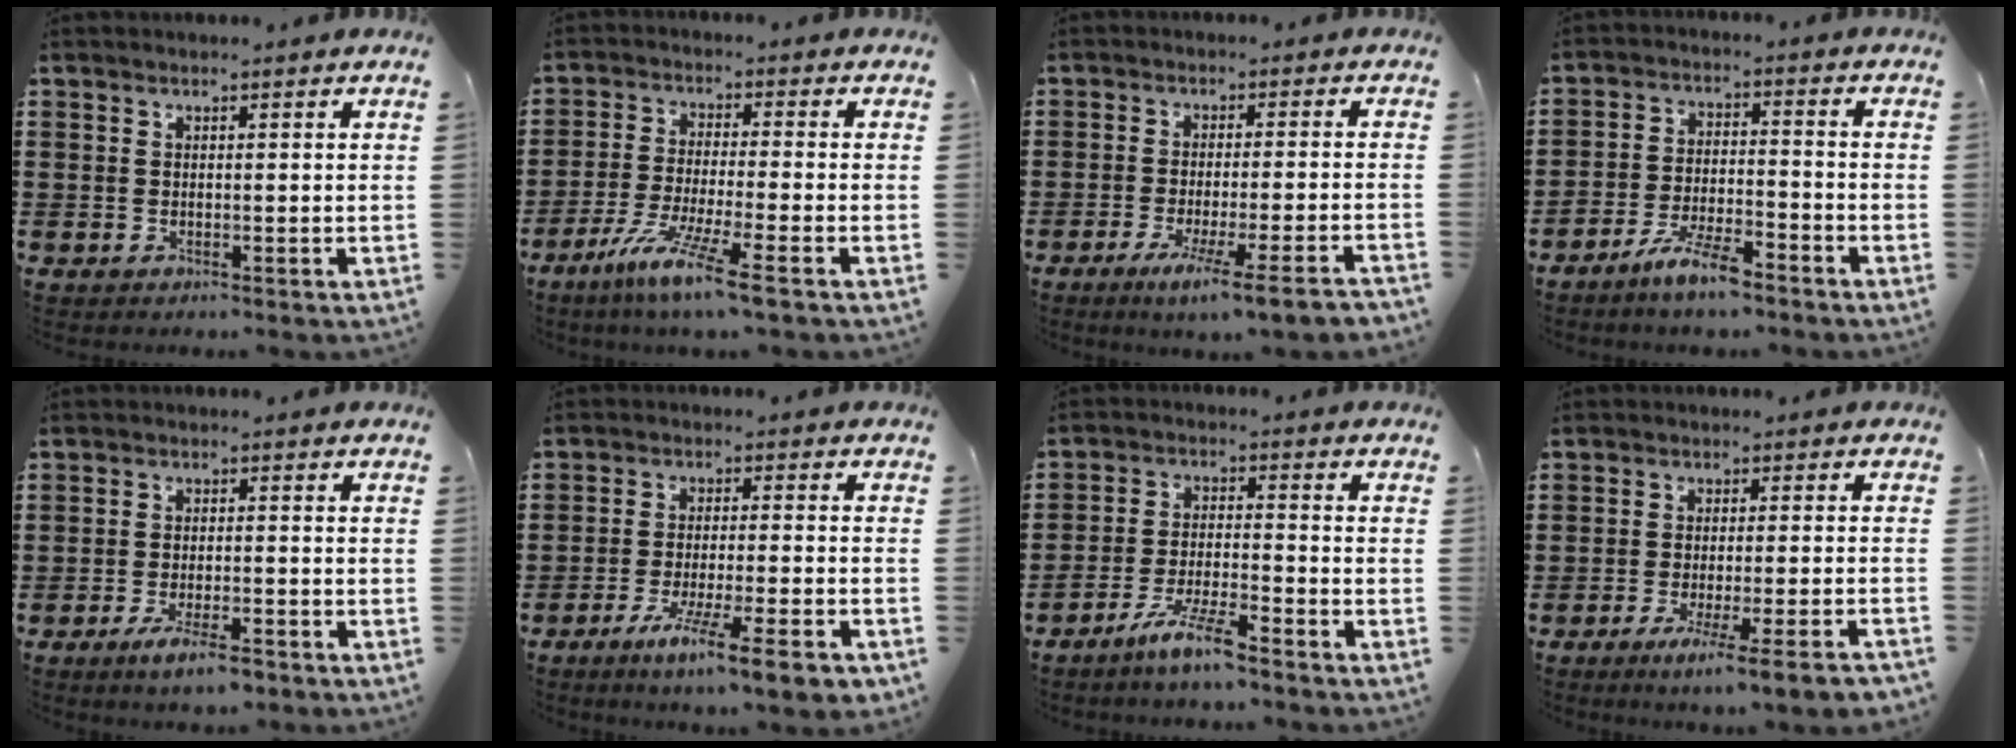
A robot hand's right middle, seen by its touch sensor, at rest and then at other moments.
{"total": 7.8, "force": [-5.7, -0.2, 5.3], "torque": [-0.111, -0.015, -0.110]}
{"total": 6.0, "force": [-4.3, -0.4, 4.1], "torque": [-0.070, -0.014, -0.077]}
{"total": 6.4, "force": [-5.3, 1.0, 3.4], "torque": [-0.073, 0.000, -0.101]}
{"total": 4.5, "force": [-3.0, 1.0, 3.2], "torque": [-0.063, 0.000, -0.056]}
{"total": 8.4, "force": [-6.0, 0.5, 5.8], "torque": [-0.102, -0.009, -0.108]}
{"total": 6.5, "force": [-5.3, 0.1, 3.7], "torque": [-0.086, -0.012, -0.103]}
{"total": 5.2, "force": [-3.9, -0.4, 3.4], "torque": [-0.050, -0.014, -0.067]}